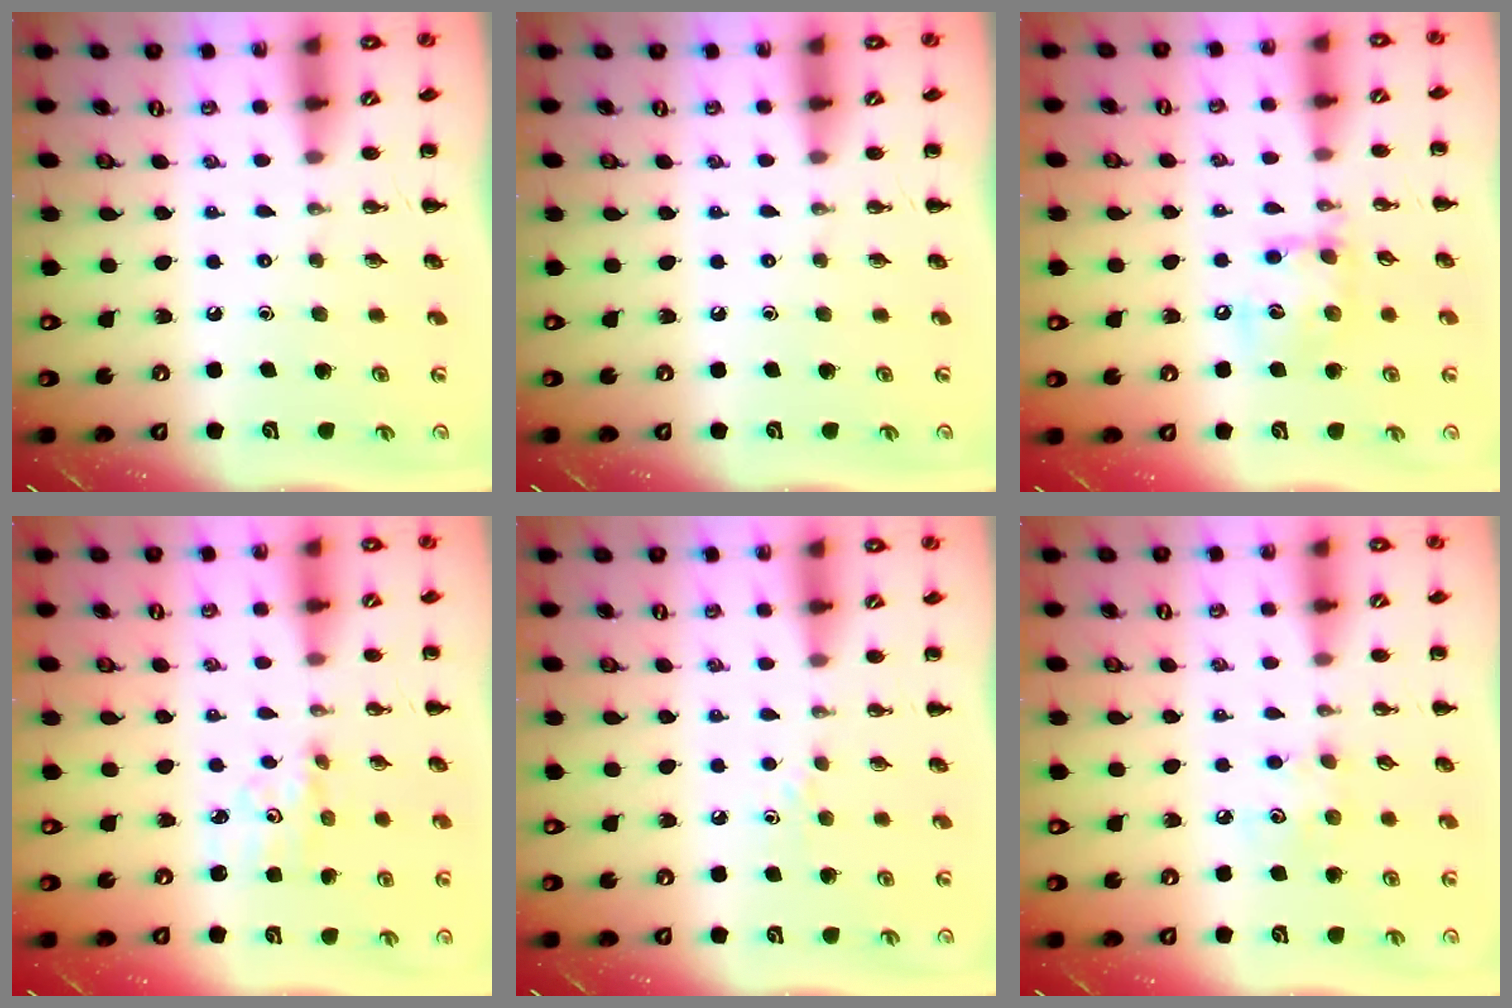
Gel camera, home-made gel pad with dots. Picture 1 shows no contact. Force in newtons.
{"total": 0.0}
{"total": 11.9, "press": 11.7, "slide": 1.9}
{"total": 2.9, "press": 2.8, "slide": 0.7}
{"total": 3.0, "press": 2.7, "slide": 1.2}
{"total": 5.2, "press": 5.1, "slide": 1.1}